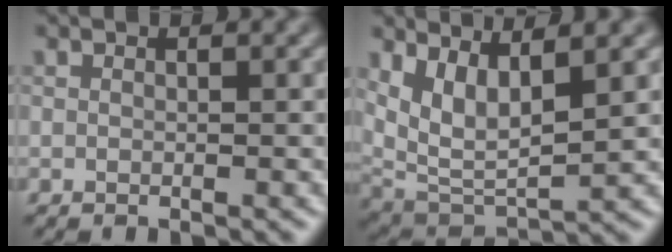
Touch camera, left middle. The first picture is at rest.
{"total": 5.9, "force": [2.4, 2.3, 4.9], "torque": [-0.109, -0.012, 0.054]}